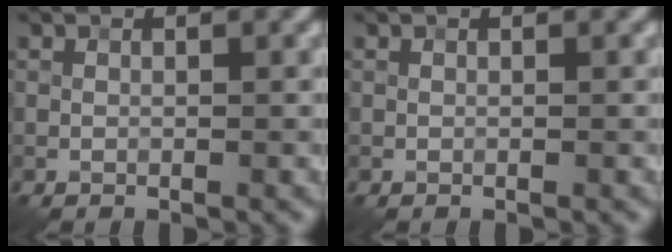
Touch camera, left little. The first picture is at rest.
{"total": 0.0}